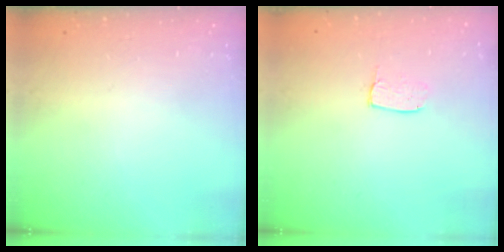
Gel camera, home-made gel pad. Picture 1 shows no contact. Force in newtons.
{"total": 4.5, "press": 4.5, "slide": 0.3}